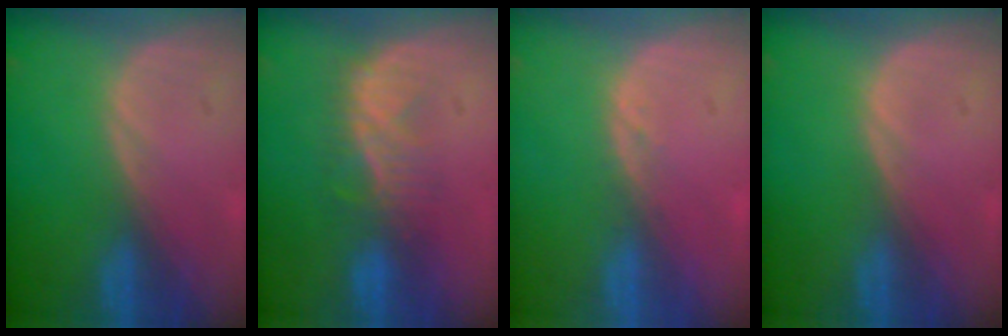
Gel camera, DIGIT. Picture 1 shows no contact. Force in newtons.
{"total": 5.2, "press": 5.0, "slide": 1.3}
{"total": 1.0, "press": 0.9, "slide": 0.3}
{"total": 0.0}